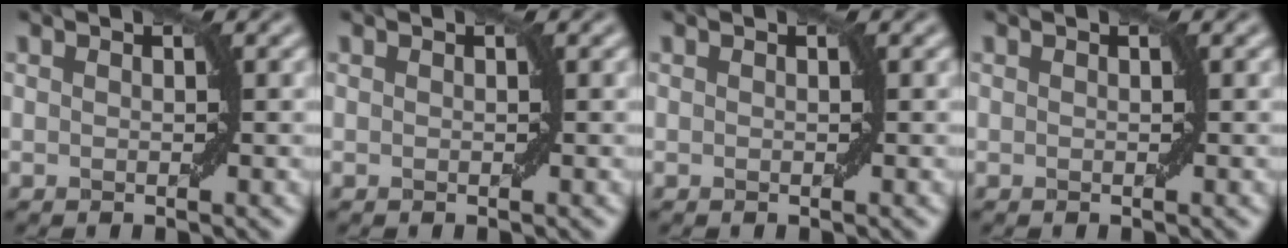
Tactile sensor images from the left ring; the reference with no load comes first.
{"total": 0.0}
{"total": 0.0}
{"total": 0.0}